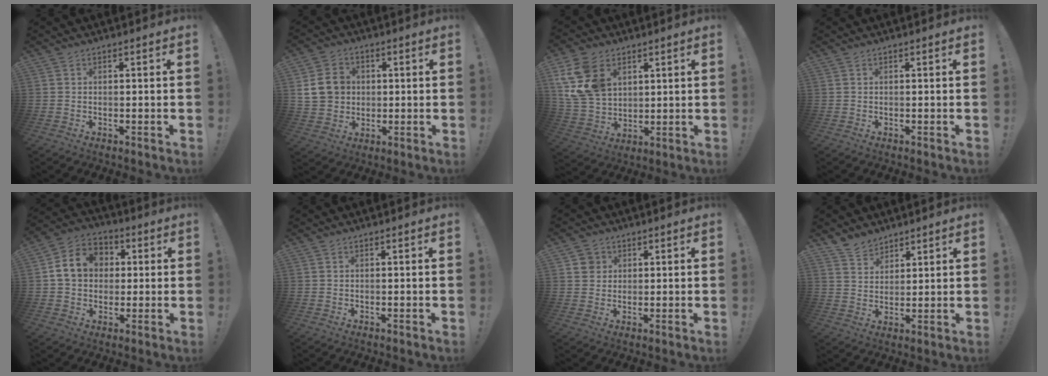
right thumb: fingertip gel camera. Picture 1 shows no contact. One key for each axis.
{"total": 10.4, "fx": 1.7, "fy": 9.2, "fz": 4.5, "tx": -0.069, "ty": 0.004, "tz": 0.043}
{"total": 15.5, "fx": 6.4, "fy": 11.3, "fz": 8.4, "tx": -0.161, "ty": -0.027, "tz": 0.128}
{"total": 0.0}
{"total": 11.8, "fx": 2.2, "fy": 9.9, "fz": 5.9, "tx": -0.084, "ty": 0.006, "tz": 0.050}
{"total": 0.0}
{"total": 4.1, "fx": 1.6, "fy": 3.7, "fz": 0.8, "tx": -0.007, "ty": -0.003, "tz": 0.029}
{"total": 6.0, "fx": 5.1, "fy": 3.2, "fz": 0.4, "tx": -0.012, "ty": -0.034, "tz": 0.099}